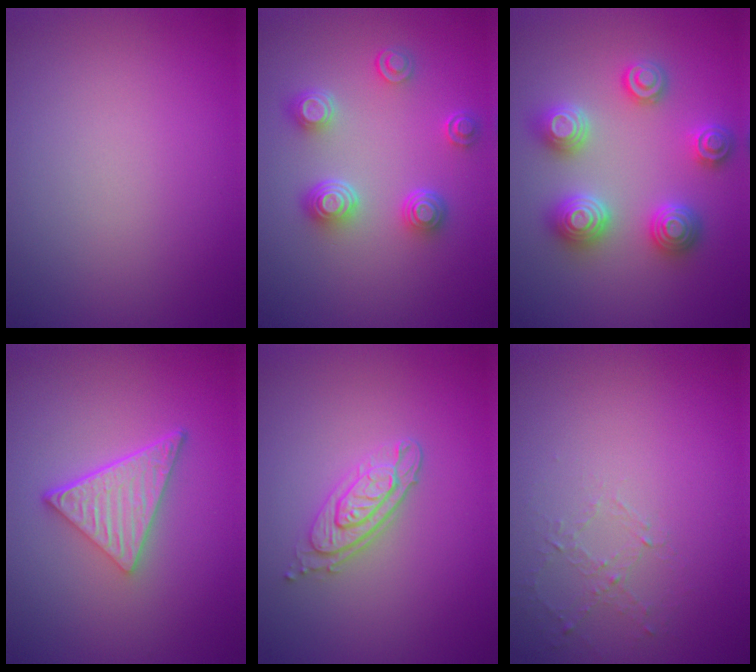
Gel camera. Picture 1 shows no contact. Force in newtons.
{"total": 4.1, "press": 3.2, "slide": 2.6}
{"total": 4.8, "press": 4.8, "slide": 0.6}
{"total": 4.7, "press": 3.4, "slide": 3.3}
{"total": 3.1, "press": 2.6, "slide": 1.7}
{"total": 1.0, "press": 0.4, "slide": 0.9}